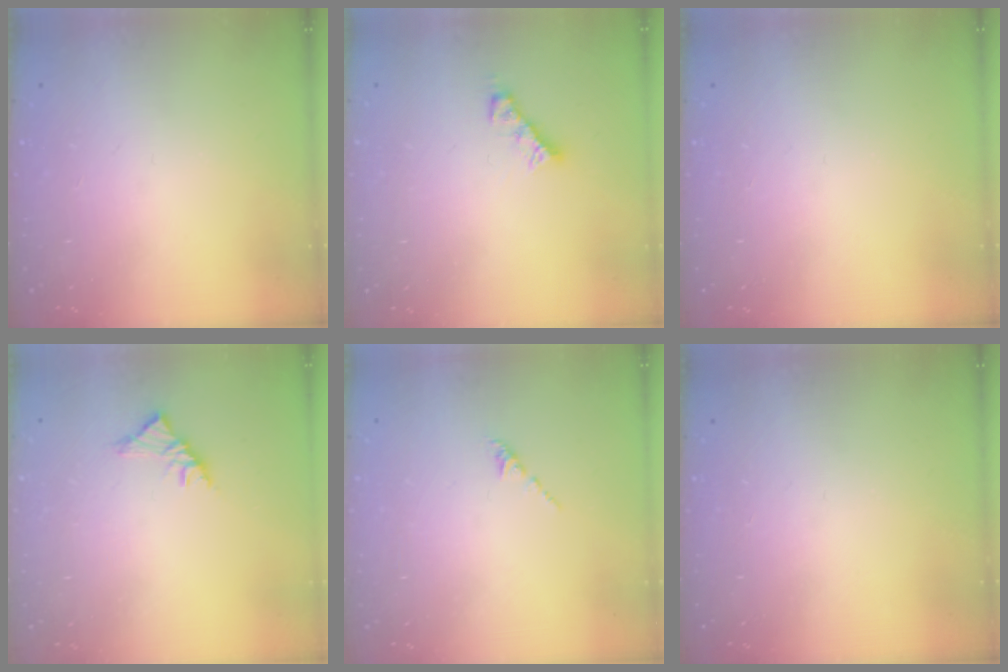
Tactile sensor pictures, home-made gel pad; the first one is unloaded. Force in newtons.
{"total": 4.8, "press": 4.8, "slide": 0.3}
{"total": 0.0}
{"total": 3.5, "press": 3.4, "slide": 1.0}
{"total": 1.6, "press": 1.5, "slide": 0.6}
{"total": 0.0}